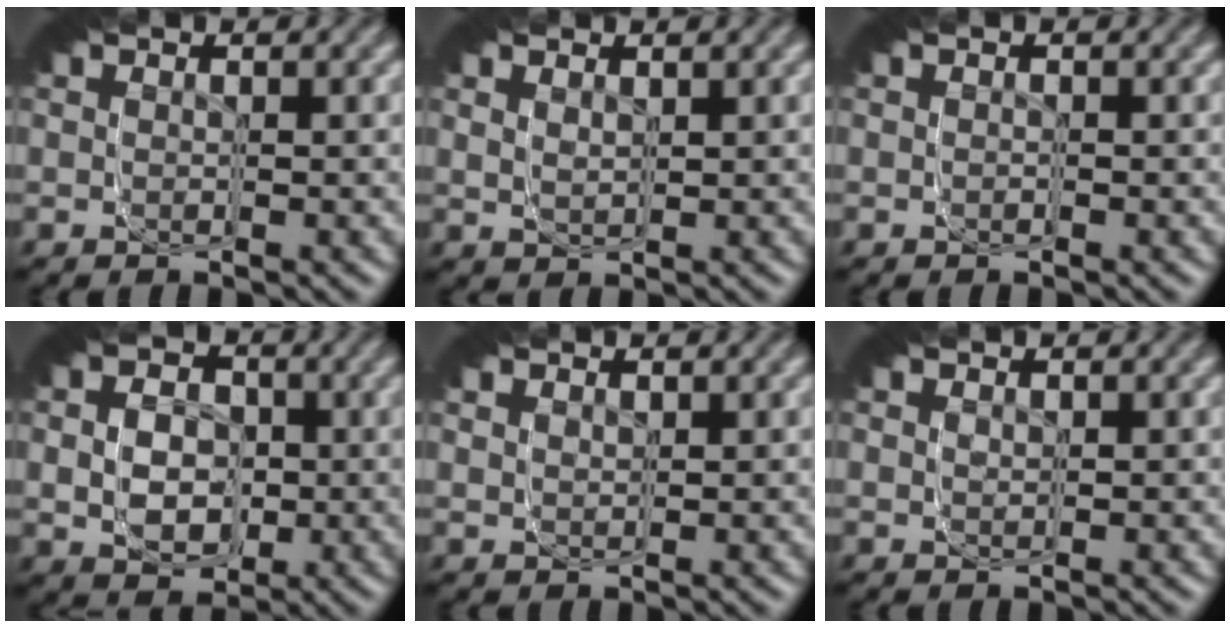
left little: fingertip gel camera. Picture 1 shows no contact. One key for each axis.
{"total": 2.2, "fx": 0.8, "fy": 1.7, "fz": 1.1, "tx": -0.033, "ty": 0.010, "tz": 0.005}
{"total": 0.0}
{"total": 8.3, "fx": -0.5, "fy": 7.4, "fz": 3.7, "tx": -0.062, "ty": -0.005, "tz": -0.025}
{"total": 1.4, "fx": 0.8, "fy": 1.1, "fz": 0.1, "tx": -0.013, "ty": 0.006, "tz": 0.007}
{"total": 0.8, "fx": 0.3, "fy": 0.7, "fz": 0.1, "tx": -0.008, "ty": 0.003, "tz": 0.001}